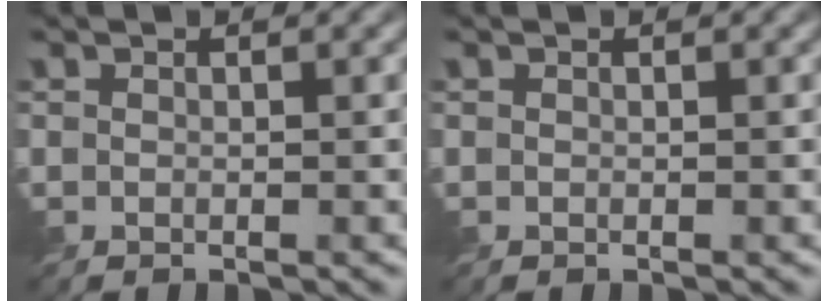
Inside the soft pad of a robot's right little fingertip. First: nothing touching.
{"total": 0.0}